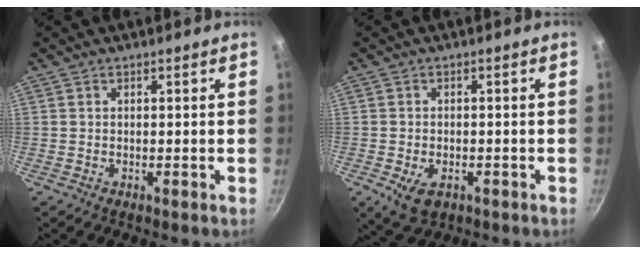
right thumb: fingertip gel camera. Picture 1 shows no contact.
{"total": 5.5, "force": [-2.0, 3.5, 3.7], "torque": [-0.059, -0.001, -0.026]}